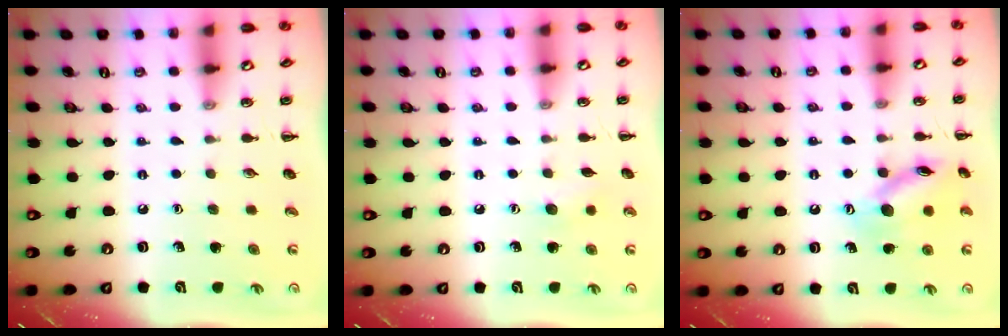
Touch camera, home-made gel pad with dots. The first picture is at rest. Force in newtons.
{"total": 4.9, "press": 4.8, "slide": 1.1}
{"total": 12.8, "press": 12.7, "slide": 0.7}